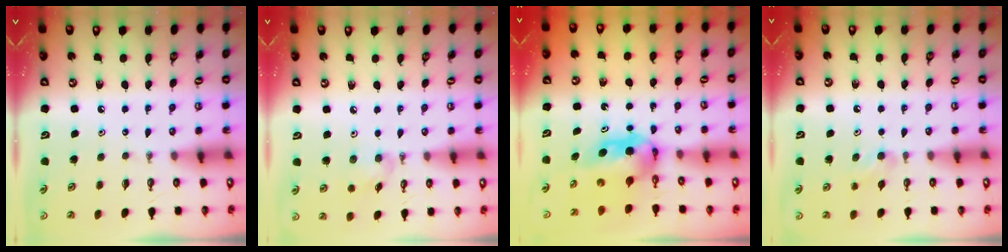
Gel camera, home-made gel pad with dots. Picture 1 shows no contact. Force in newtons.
{"total": 6.5, "press": 6.4, "slide": 0.7}
{"total": 6.1, "press": 5.0, "slide": 3.6}
{"total": 4.4, "press": 4.2, "slide": 1.1}